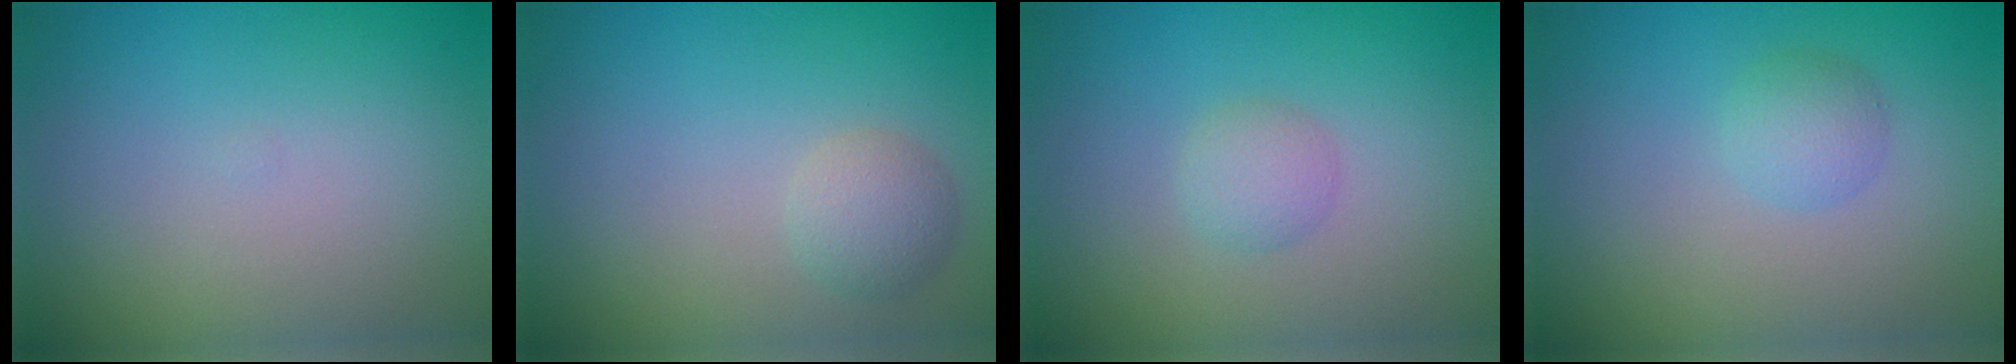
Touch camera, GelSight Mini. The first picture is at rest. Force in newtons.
{"total": 2.1, "press": 2.1, "slide": 0.0}
{"total": 1.6, "press": 1.6, "slide": 0.0}
{"total": 1.9, "press": 1.9, "slide": 0.1}